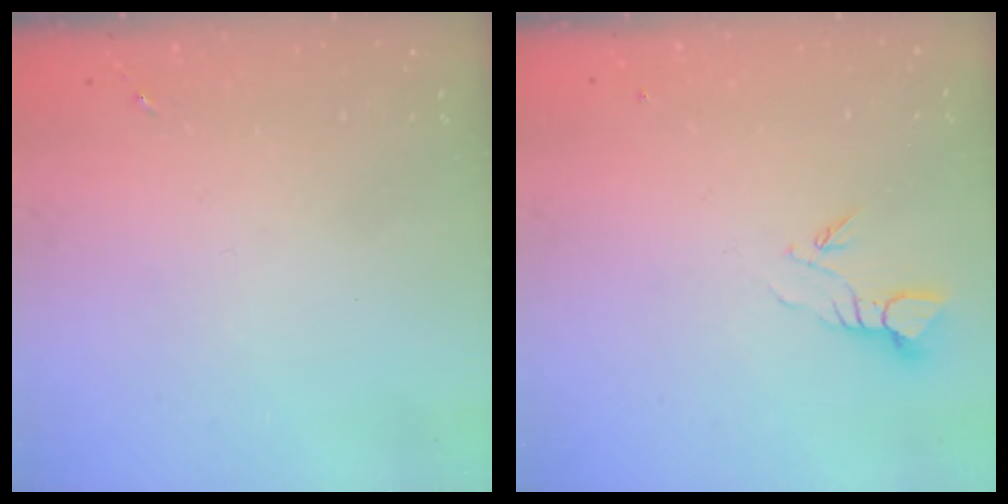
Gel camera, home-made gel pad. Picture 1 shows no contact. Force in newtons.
{"total": 3.9, "press": 3.9, "slide": 0.3}